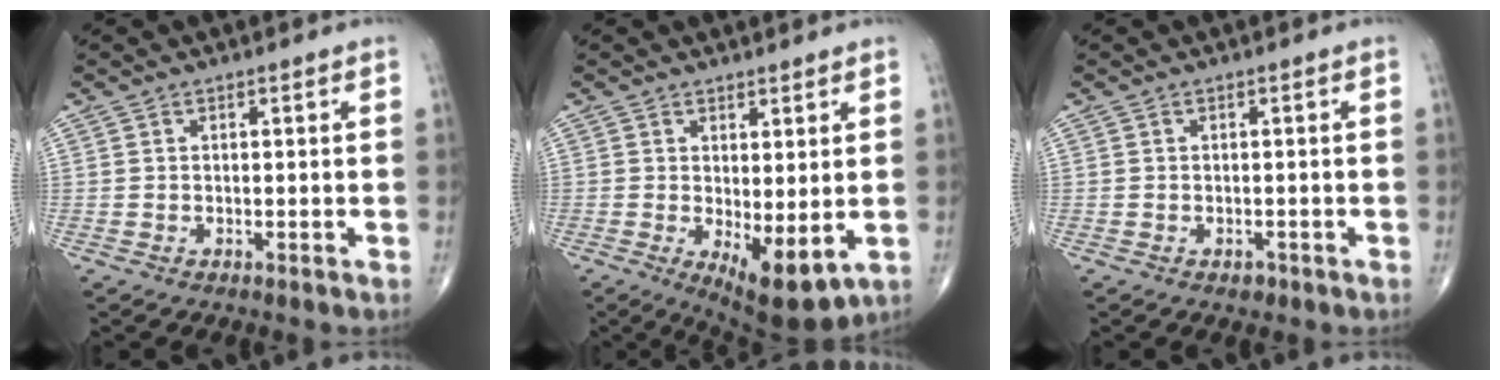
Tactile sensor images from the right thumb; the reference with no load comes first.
{"total": 8.6, "force": [-1.4, 3.4, 7.8], "torque": [-0.113, -0.024, -0.009]}
{"total": 1.2, "force": [-0.7, 0.8, 0.6], "torque": [-0.006, 0.001, -0.009]}